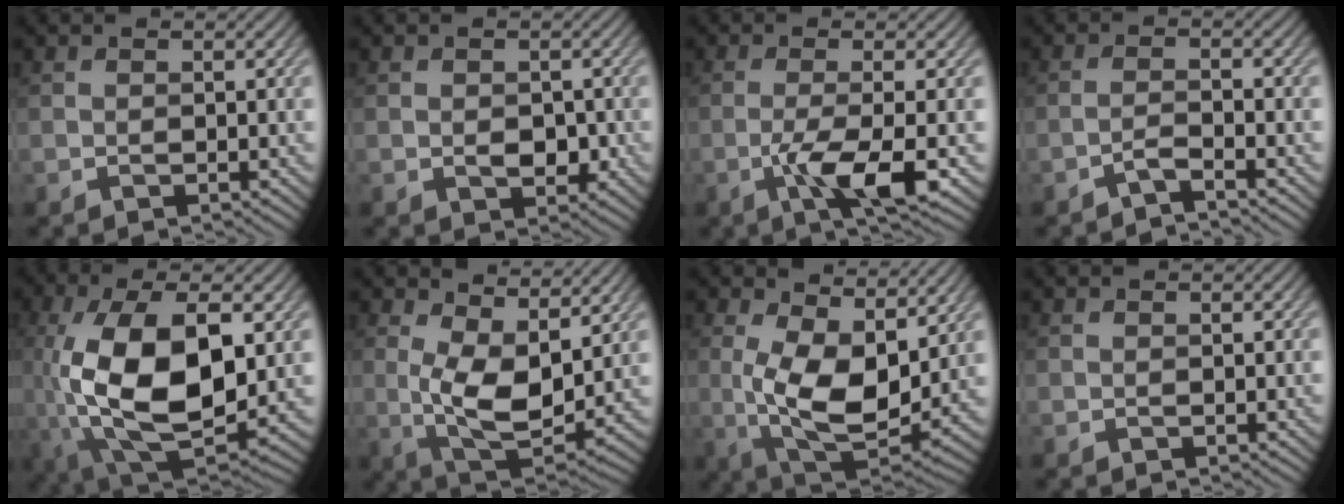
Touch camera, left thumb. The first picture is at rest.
{"total": 2.1, "force": [-0.2, 1.5, 1.4], "torque": [-0.026, -0.008, -0.002]}
{"total": 5.6, "force": [-1.9, 1.0, 5.2], "torque": [-0.099, 0.007, -0.038]}
{"total": 2.0, "force": [-1.6, 0.1, 1.0], "torque": [-0.018, 0.008, -0.047]}
{"total": 16.0, "force": [0.2, 8.1, 13.7], "torque": [-0.288, -0.012, 0.012]}
{"total": 9.4, "force": [2.5, 4.7, 7.7], "torque": [-0.160, -0.011, 0.043]}
{"total": 12.0, "force": [2.0, 6.3, 9.9], "torque": [-0.202, -0.016, 0.035]}
{"total": 0.0}